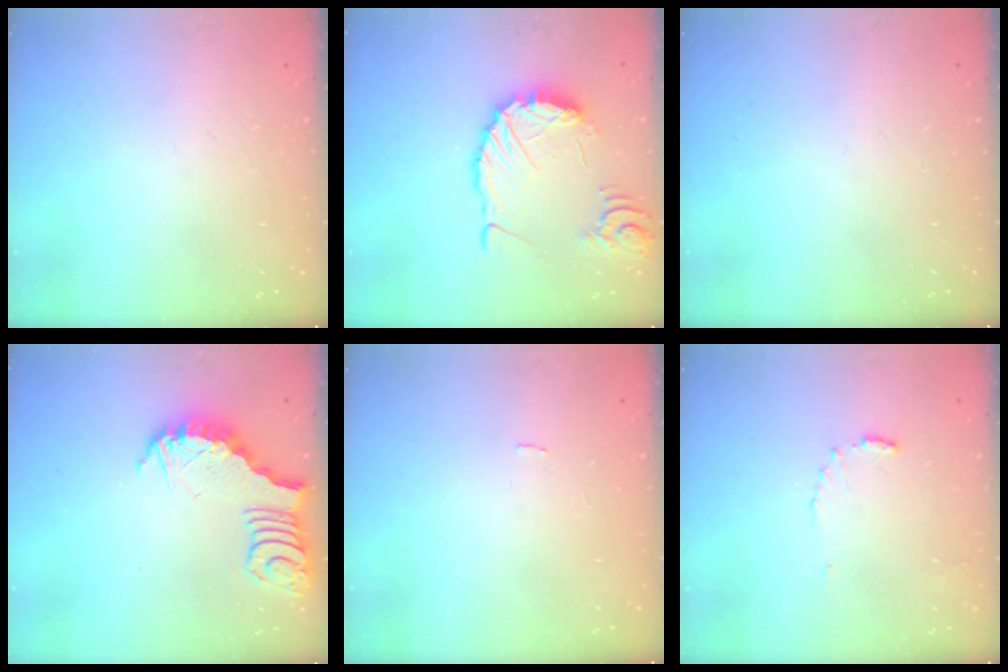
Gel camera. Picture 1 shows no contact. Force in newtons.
{"total": 10.3, "press": 10.2, "slide": 1.4}
{"total": 0.0}
{"total": 4.3, "press": 4.3, "slide": 0.5}
{"total": 0.6, "press": 0.5, "slide": 0.2}
{"total": 6.7, "press": 6.7, "slide": 0.5}